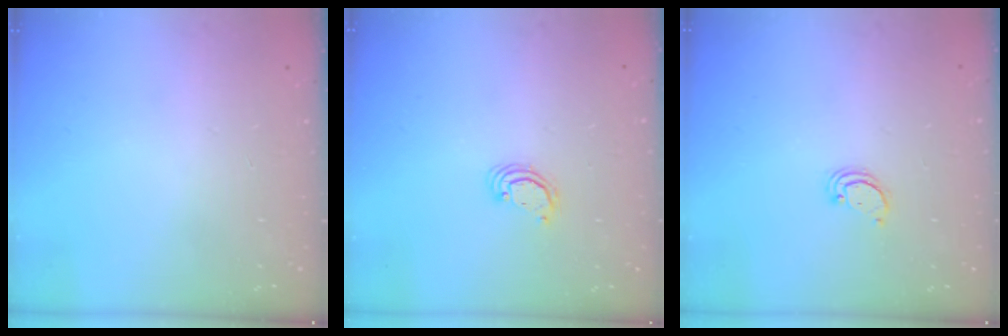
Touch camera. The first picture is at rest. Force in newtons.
{"total": 2.4, "press": 2.4, "slide": 0.3}
{"total": 2.2, "press": 2.2, "slide": 0.2}